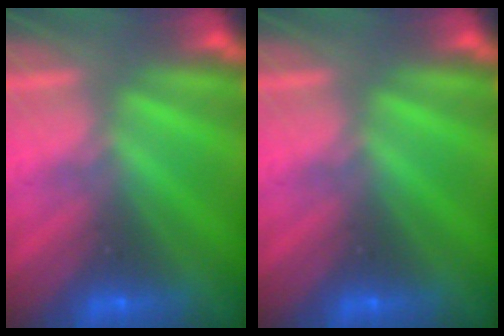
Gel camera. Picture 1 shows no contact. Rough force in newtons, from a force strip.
{"total": 0.0}